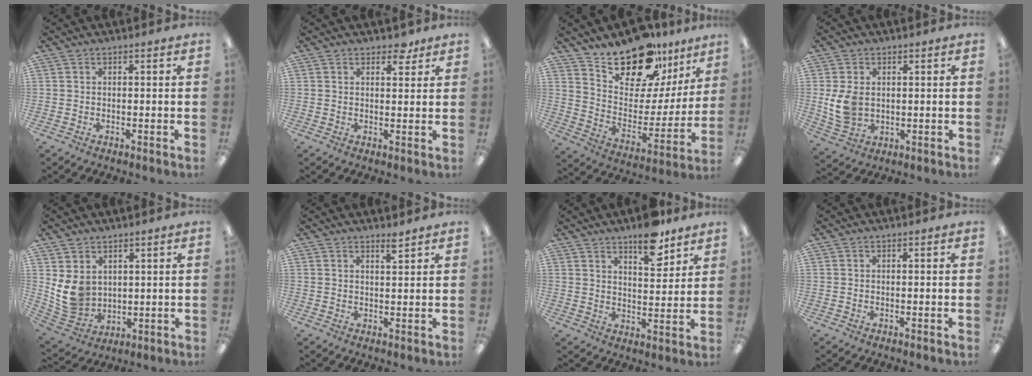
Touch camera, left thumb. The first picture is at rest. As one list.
[{"total": 3.7, "force": [2.9, 2.0, 1.3], "torque": [0.002, -0.013, 0.047]}, {"total": 19.6, "force": [16.2, 8.5, 6.8], "torque": [-0.111, -0.128, 0.289]}, {"total": 7.8, "force": [0.9, 6.0, 4.9], "torque": [-0.109, 0.003, 0.019]}, {"total": 9.2, "force": [2.6, 7.7, 4.2], "torque": [-0.101, -0.015, 0.059]}, {"total": 2.5, "force": [2.2, 0.3, 1.1], "torque": [-0.010, -0.011, 0.037]}, {"total": 9.7, "force": [7.6, 3.4, 5.1], "torque": [-0.062, -0.048, 0.129]}, {"total": 0.0}]